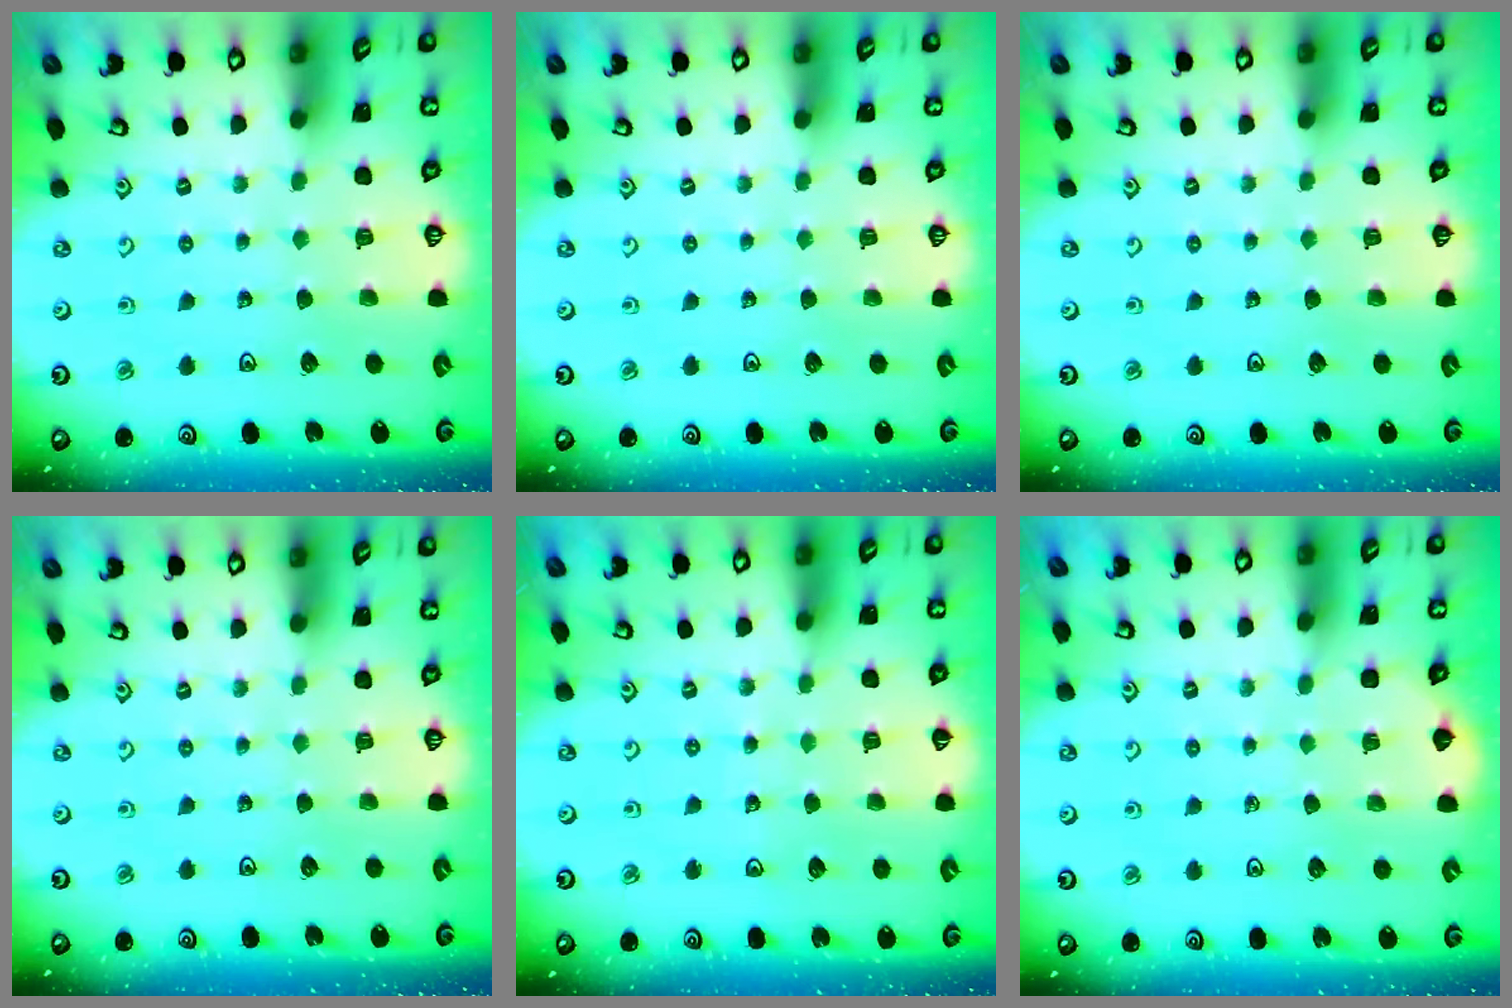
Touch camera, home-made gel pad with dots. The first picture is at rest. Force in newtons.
{"total": 0.0}
{"total": 0.0}
{"total": 0.0}
{"total": 4.4, "press": 3.8, "slide": 2.2}
{"total": 1.4, "press": 1.3, "slide": 0.3}